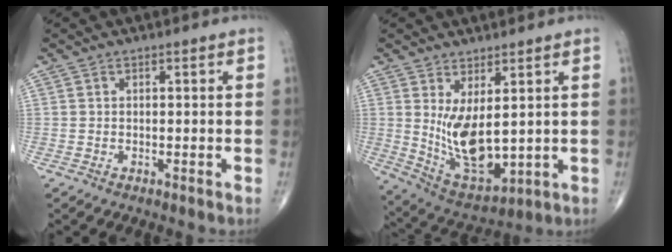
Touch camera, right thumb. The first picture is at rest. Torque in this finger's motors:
{"motor_torque": [-0.63, 1.00, 1.08, 0.37, 0.10]}